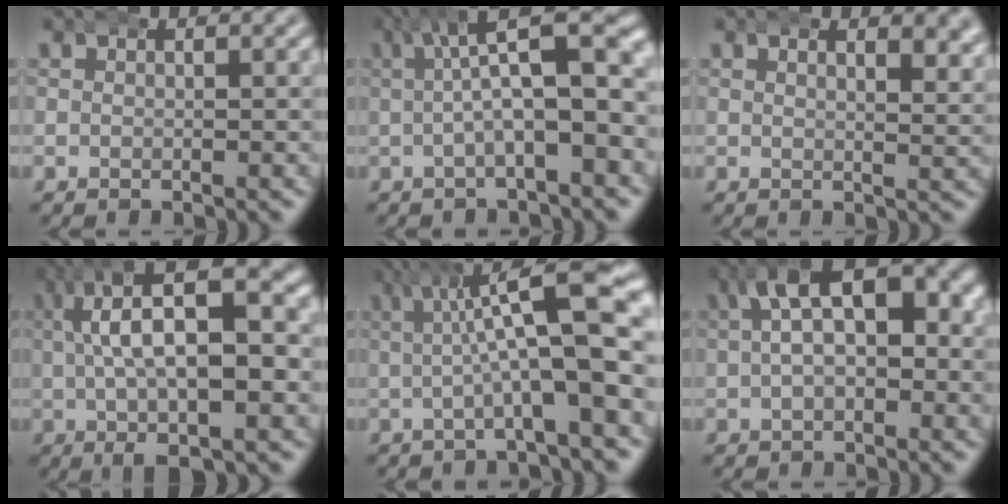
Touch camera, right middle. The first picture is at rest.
{"total": 8.0, "force": [0.7, 2.7, 7.5], "torque": [-0.095, 0.017, 0.004]}
{"total": 2.7, "force": [1.8, 0.9, 1.8], "torque": [-0.022, 0.000, 0.024]}
{"total": 13.1, "force": [1.8, 6.3, 11.4], "torque": [-0.168, 0.017, 0.022]}
{"total": 10.0, "force": [1.8, 3.0, 9.3], "torque": [-0.114, 0.020, 0.019]}
{"total": 7.9, "force": [1.6, 4.2, 6.6], "torque": [-0.090, 0.010, 0.022]}